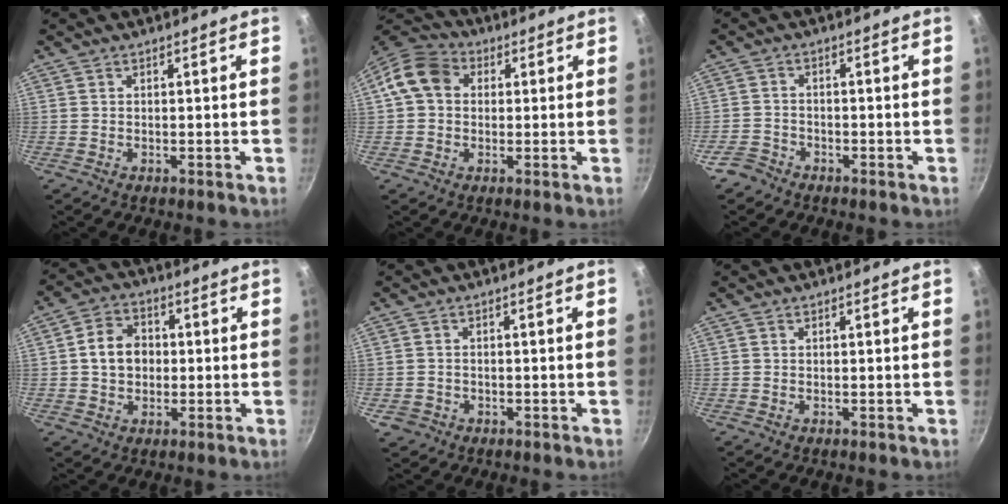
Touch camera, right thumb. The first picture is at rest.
{"total": 8.9, "force": [1.4, 7.2, 5.0], "torque": [-0.066, 0.021, 0.005]}
{"total": 3.5, "force": [-2.7, 2.1, 0.7], "torque": [-0.013, 0.030, -0.051]}
{"total": 6.8, "force": [0.0, 5.6, 3.9], "torque": [-0.044, 0.016, -0.011]}
{"total": 2.6, "force": [-1.0, 2.3, 0.9], "torque": [-0.018, 0.009, -0.007]}
{"total": 0.0}